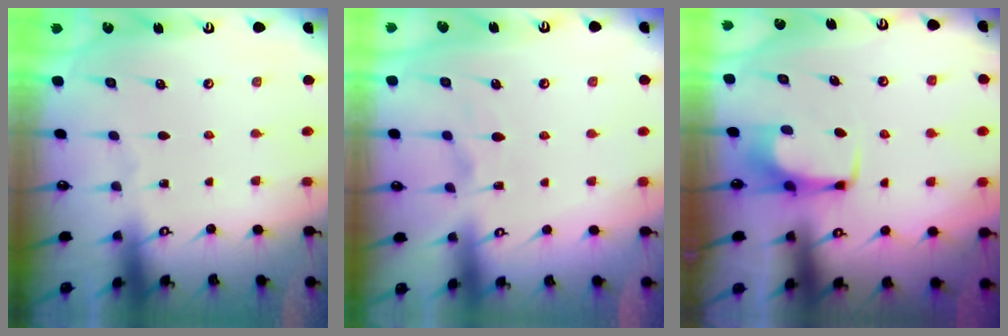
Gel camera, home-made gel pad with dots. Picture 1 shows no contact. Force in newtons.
{"total": 2.3, "press": 2.0, "slide": 1.2}
{"total": 2.9, "press": 2.9, "slide": 0.4}